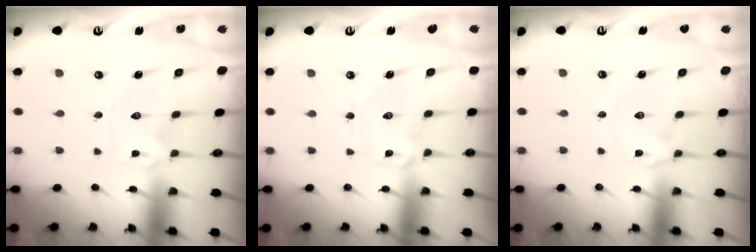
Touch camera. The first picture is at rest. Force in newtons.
{"total": 0.9, "press": 0.9, "slide": 0.1}
{"total": 0.0}